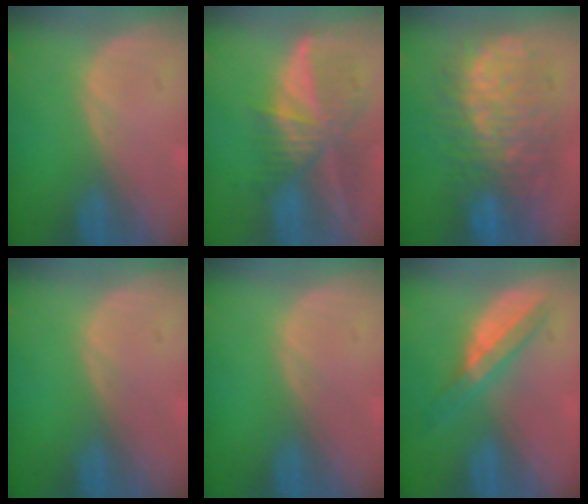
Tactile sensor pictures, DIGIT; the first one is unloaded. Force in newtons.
{"total": 9.4, "press": 8.1, "slide": 4.7}
{"total": 12.3, "press": 12.2, "slide": 1.5}
{"total": 0.0}
{"total": 0.0}
{"total": 5.8, "press": 5.3, "slide": 2.2}